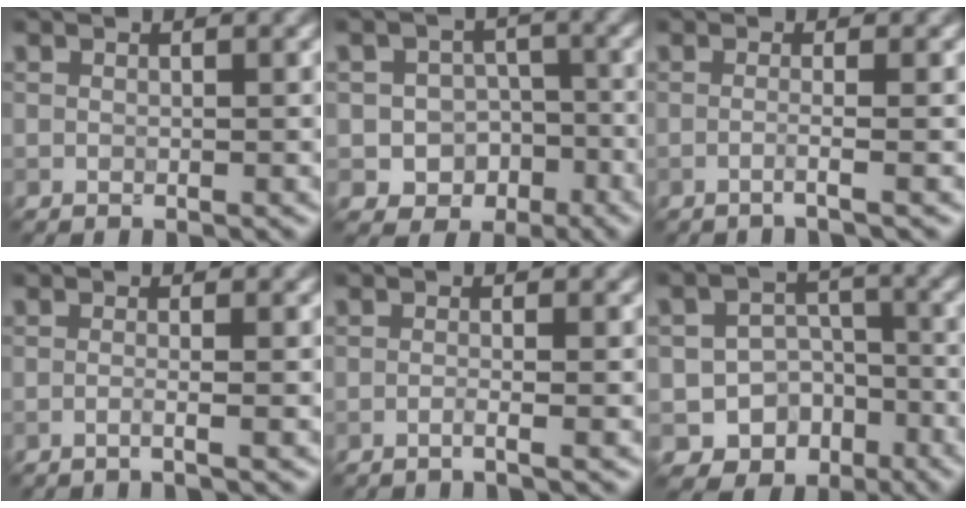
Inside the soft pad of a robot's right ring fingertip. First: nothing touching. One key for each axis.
{"total": 5.0, "fx": -2.1, "fy": 4.3, "fz": 1.3, "tx": 0.003, "ty": 0.005, "tz": -0.046}
{"total": 1.6, "fx": -0.6, "fy": 0.3, "fz": 1.4, "tx": -0.015, "ty": -0.003, "tz": -0.027}
{"total": 1.4, "fx": -0.3, "fy": 0.5, "fz": 1.3, "tx": -0.012, "ty": -0.010, "tz": -0.026}
{"total": 1.3, "fx": -0.5, "fy": 0.3, "fz": 1.1, "tx": -0.011, "ty": -0.006, "tz": -0.022}
{"total": 7.4, "fx": -4.2, "fy": 5.8, "fz": 2.0, "tx": -0.007, "ty": -0.007, "tz": -0.069}